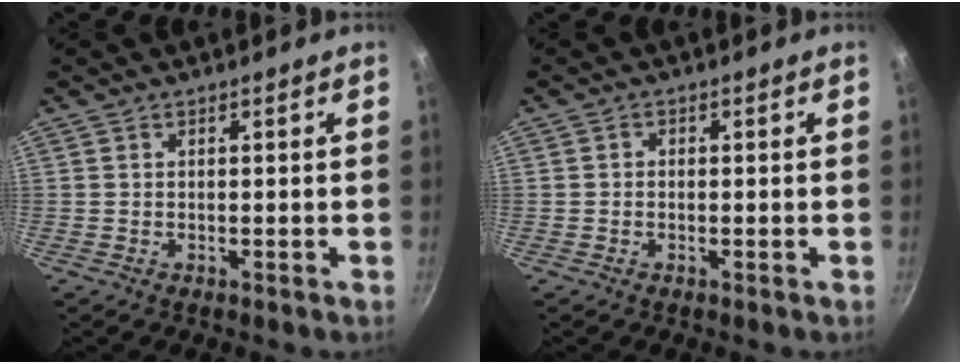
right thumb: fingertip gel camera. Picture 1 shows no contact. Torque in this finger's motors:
{"motor_torque": [-0.23, 0.09, -0.24, 0.30, -0.04]}